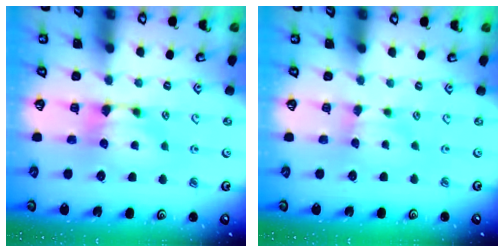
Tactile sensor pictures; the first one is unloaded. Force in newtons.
{"total": 1.8, "press": 1.7, "slide": 0.6}